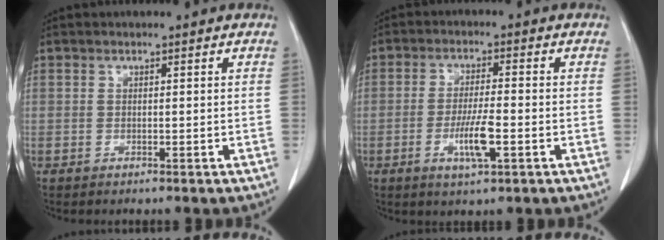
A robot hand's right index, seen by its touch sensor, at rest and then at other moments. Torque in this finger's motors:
{"motor_torque": [1.58, -0.50, 0.84, 0.21]}